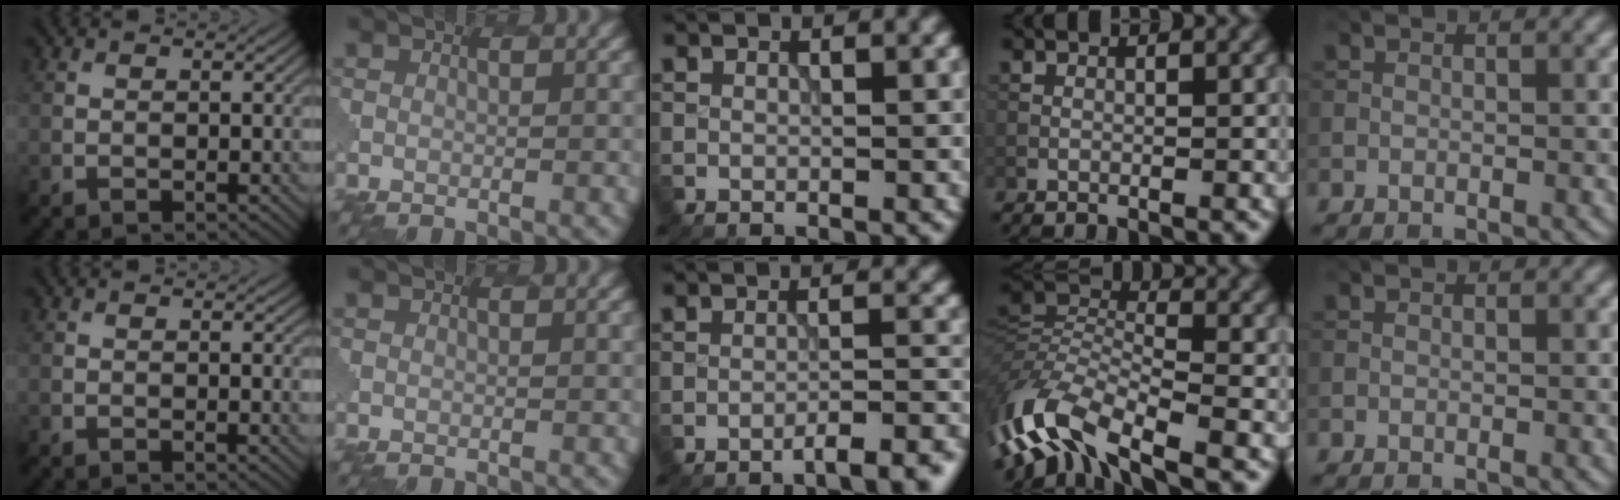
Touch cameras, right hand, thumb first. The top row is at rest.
{"thumb": {"total": 0.8, "force": [0.1, 0.3, 0.8], "torque": [-0.012, -0.002, 0.000]}, "middle": {"total": 4.1, "force": [-3.0, 0.8, 2.7], "torque": [-0.028, 0.010, -0.045]}, "ring": {"total": 10.5, "force": [-5.8, 3.9, 7.8], "torque": [-0.155, 0.000, -0.130]}}